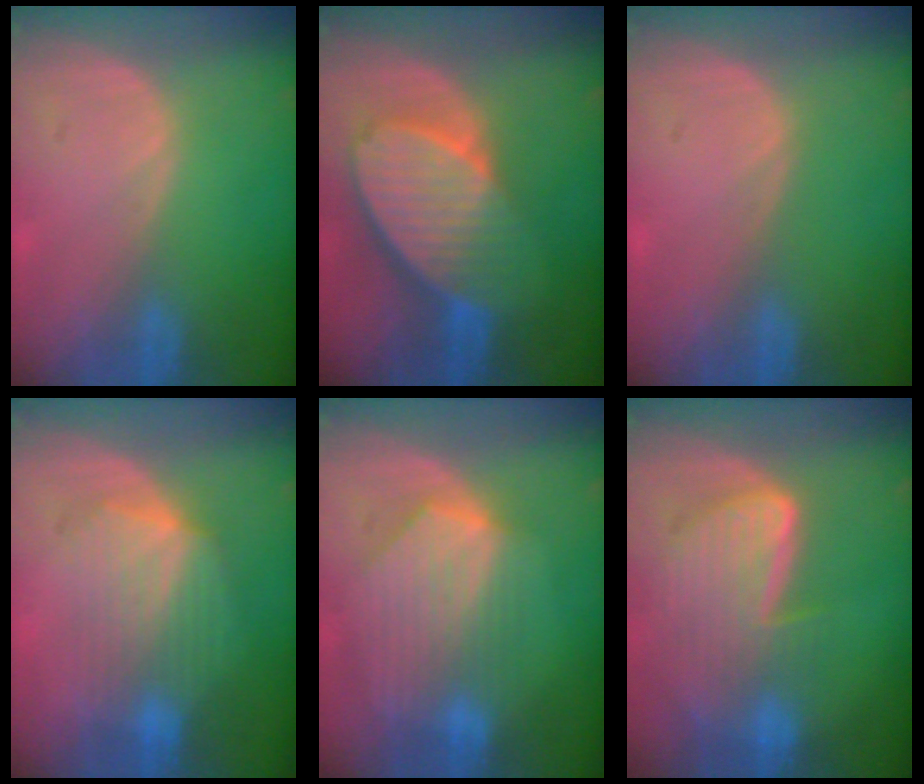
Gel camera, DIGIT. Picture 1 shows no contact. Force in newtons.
{"total": 10.4, "press": 9.1, "slide": 5.1}
{"total": 0.0}
{"total": 7.4, "press": 7.4, "slide": 0.2}
{"total": 8.6, "press": 7.8, "slide": 3.7}
{"total": 9.2, "press": 8.0, "slide": 4.7}